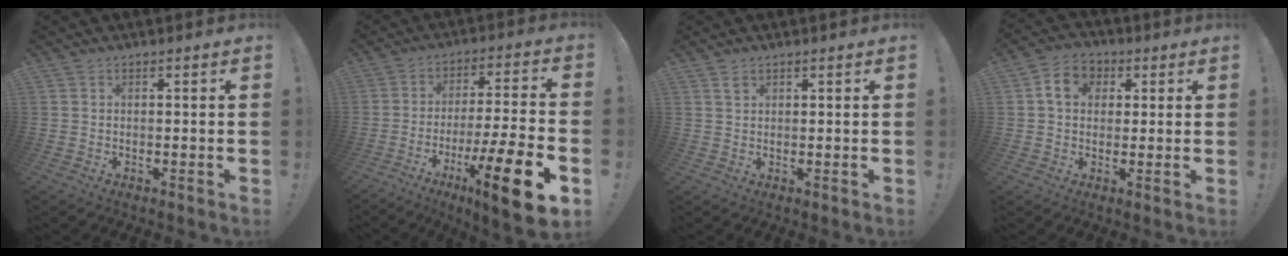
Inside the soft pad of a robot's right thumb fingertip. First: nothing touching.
{"total": 18.2, "force": [-9.0, 2.1, 15.7], "torque": [-0.244, 0.047, -0.137]}
{"total": 1.2, "force": [0.9, 0.6, 0.5], "torque": [-0.001, -0.004, 0.015]}
{"total": 8.3, "force": [2.0, 6.8, 4.2], "torque": [-0.063, 0.011, 0.040]}